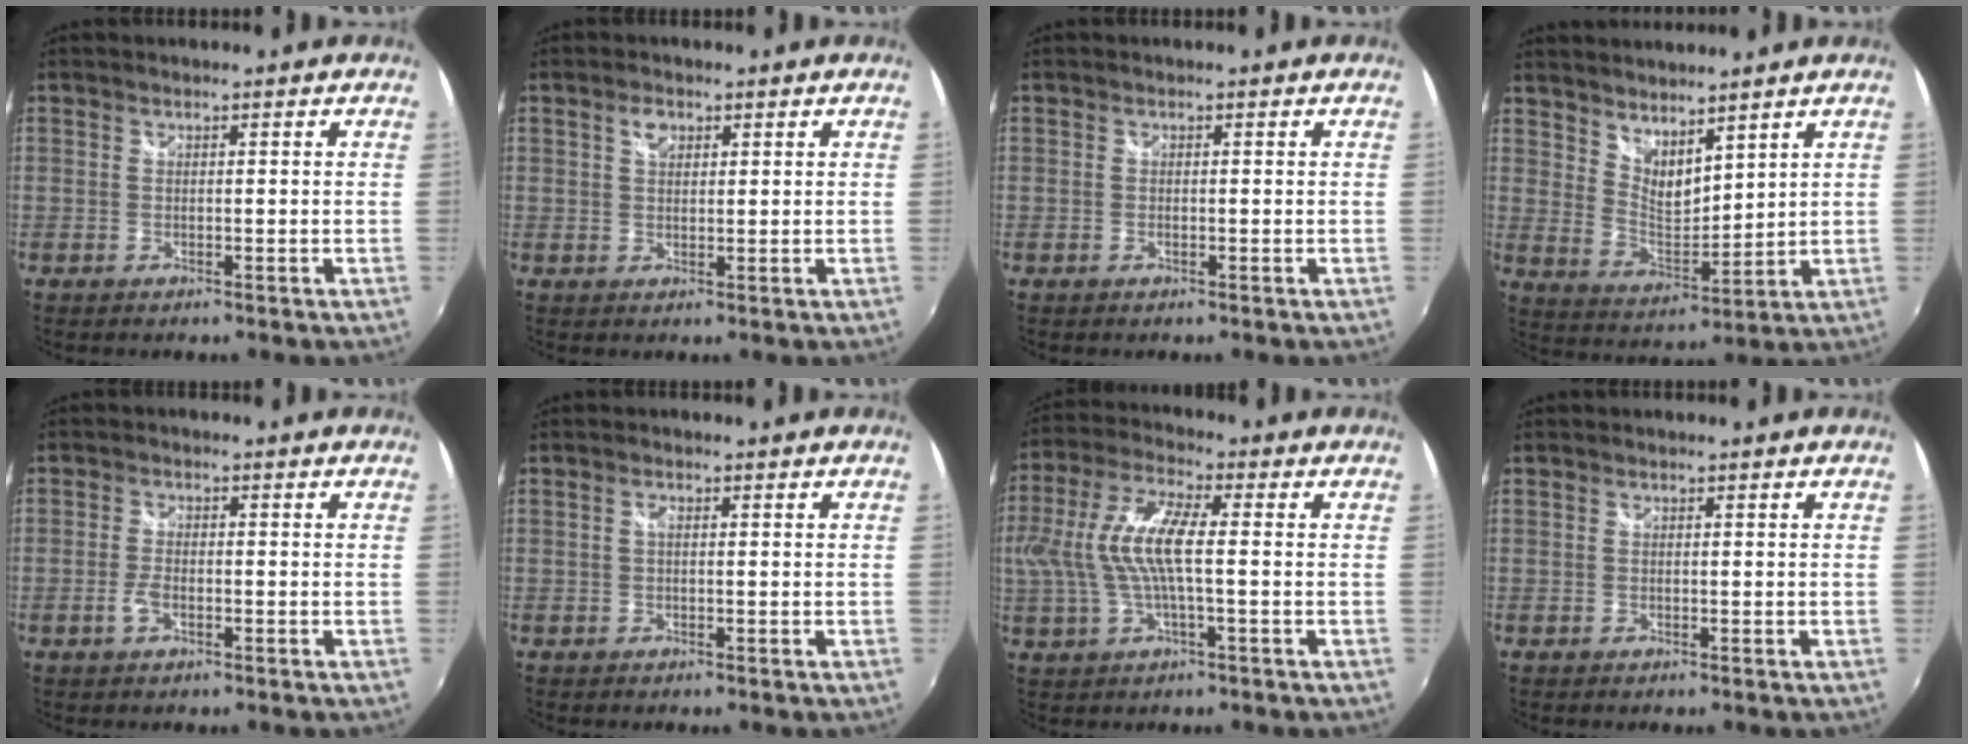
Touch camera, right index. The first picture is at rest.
{"total": 2.6, "force": [1.2, 1.6, 1.6], "torque": [-0.026, 0.006, 0.019]}
{"total": 0.0}
{"total": 8.1, "force": [6.5, 3.0, 3.9], "torque": [-0.062, -0.006, 0.125]}
{"total": 2.9, "force": [-1.2, 1.4, 2.3], "torque": [-0.055, -0.001, -0.025]}
{"total": 0.8, "force": [0.0, 0.3, 0.8], "torque": [-0.014, 0.003, -0.003]}
{"total": 11.3, "force": [-0.2, 2.8, 10.9], "torque": [-0.221, 0.006, 0.000]}
{"total": 0.0}